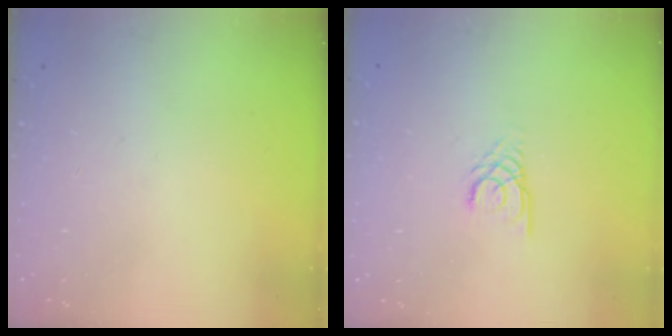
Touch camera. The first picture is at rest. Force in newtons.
{"total": 1.3, "press": 1.3, "slide": 0.2}